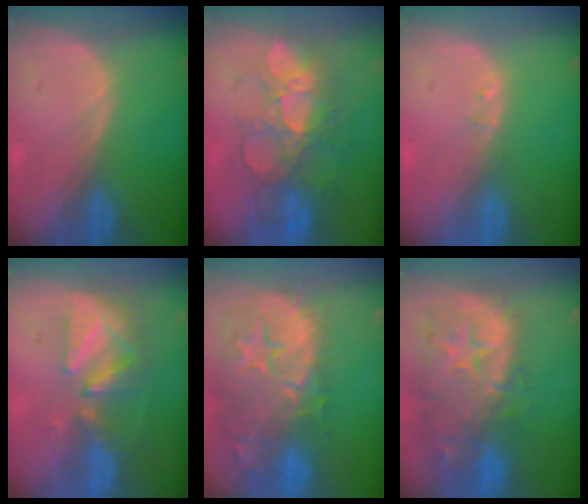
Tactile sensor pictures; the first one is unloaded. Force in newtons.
{"total": 9.5, "press": 9.0, "slide": 3.1}
{"total": 0.6, "press": 0.6, "slide": 0.1}
{"total": 8.6, "press": 7.7, "slide": 3.9}
{"total": 15.1, "press": 12.0, "slide": 9.1}
{"total": 14.1, "press": 11.4, "slide": 8.3}